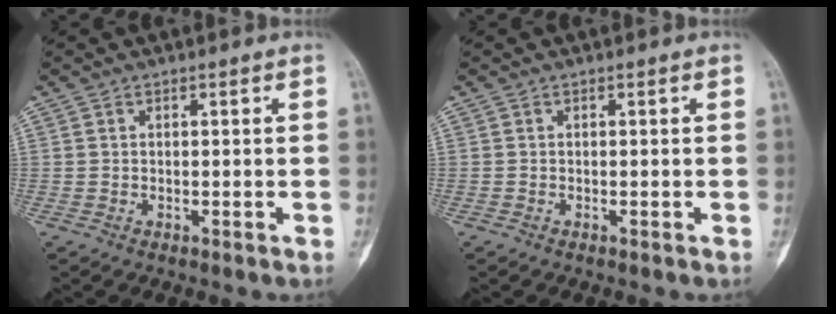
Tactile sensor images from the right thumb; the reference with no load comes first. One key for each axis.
{"total": 0.0}